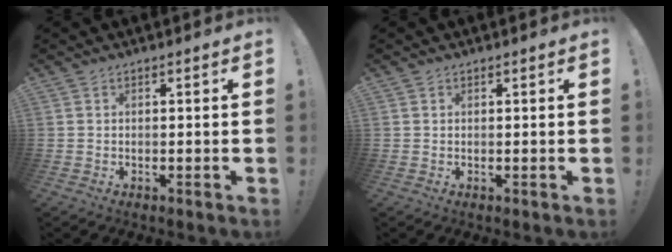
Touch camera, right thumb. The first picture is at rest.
{"total": 0.5, "force": [0.4, 0.4, 0.0], "torque": [0.004, -0.001, 0.007]}